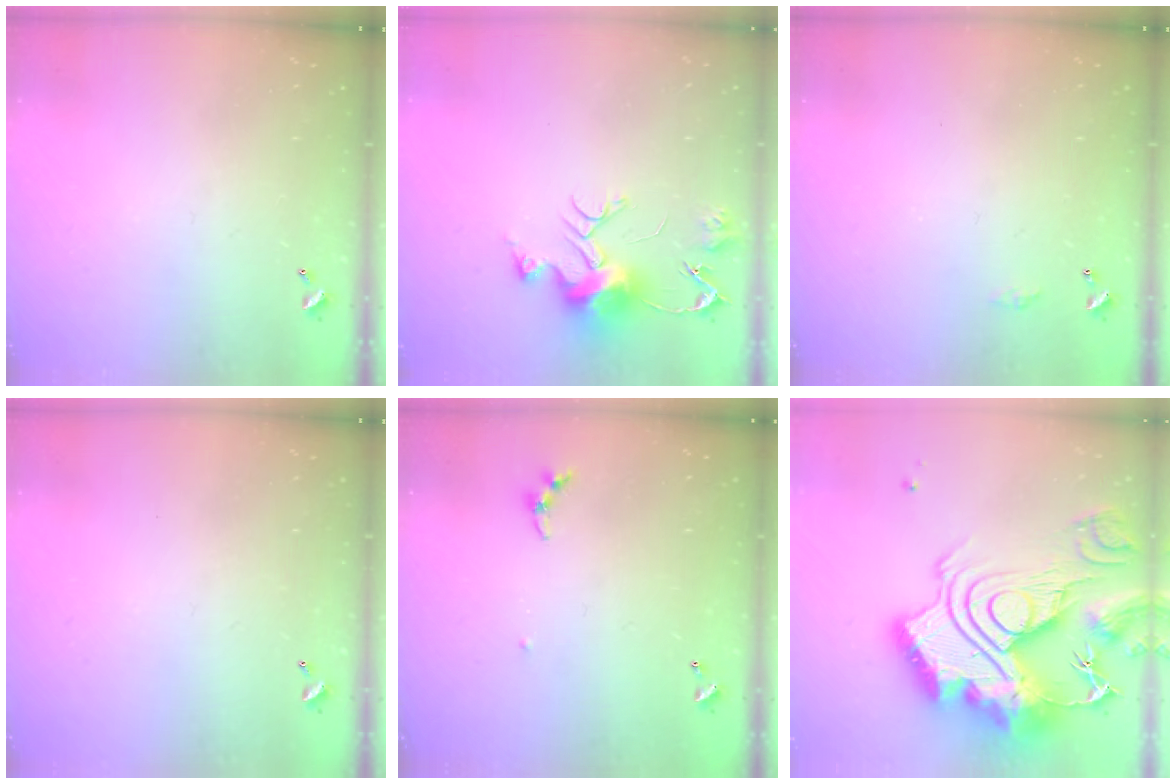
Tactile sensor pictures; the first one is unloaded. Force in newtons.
{"total": 10.8, "press": 10.8, "slide": 0.9}
{"total": 2.8, "press": 2.8, "slide": 0.4}
{"total": 0.0}
{"total": 3.8, "press": 3.8, "slide": 0.3}
{"total": 0.7, "press": 0.7, "slide": 0.0}